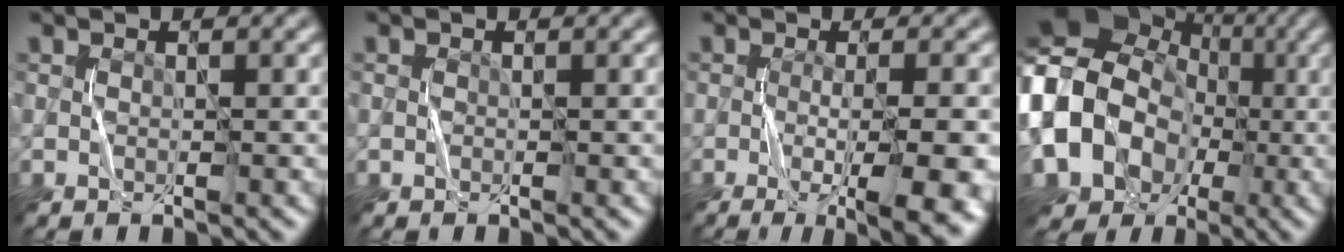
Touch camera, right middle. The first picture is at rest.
{"total": 0.0}
{"total": 6.5, "force": [-2.0, 1.1, 6.1], "torque": [-0.089, -0.018, -0.022]}
{"total": 15.7, "force": [-2.0, 13.5, 7.7], "torque": [-0.164, -0.003, -0.066]}